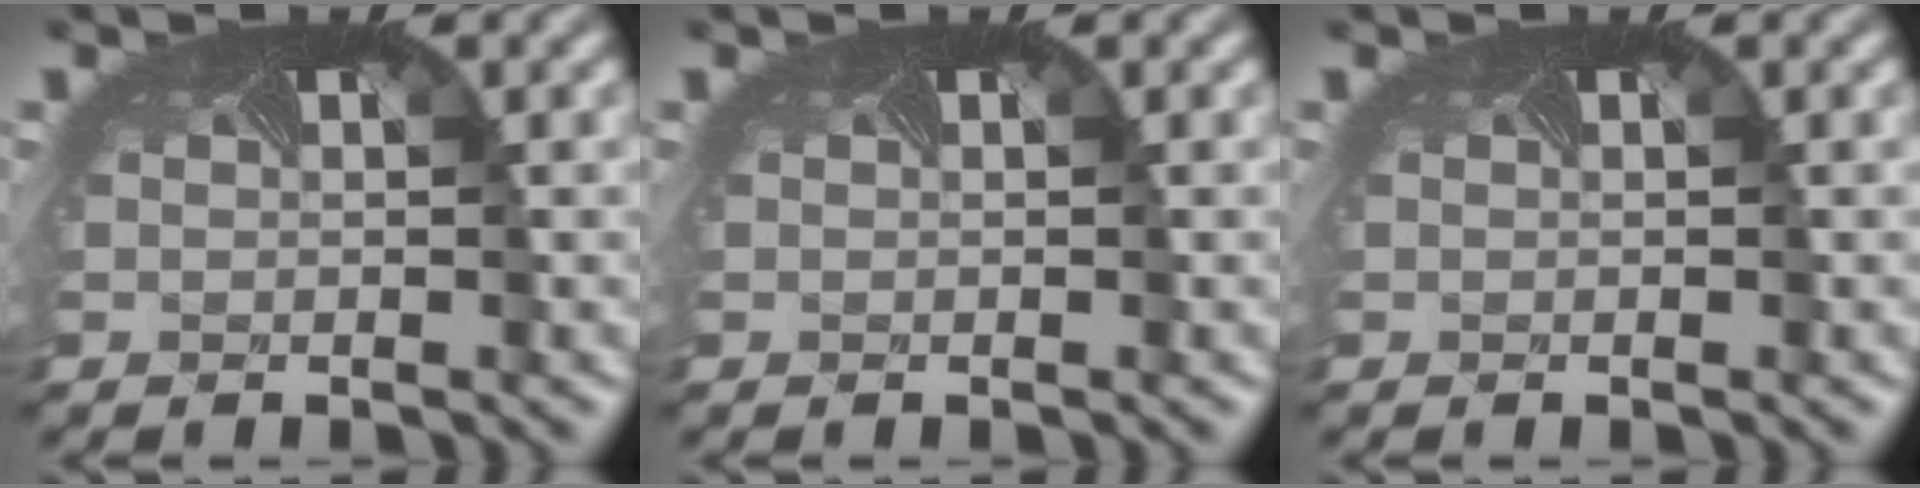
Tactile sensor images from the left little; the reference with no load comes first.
{"total": 0.0}
{"total": 0.0}